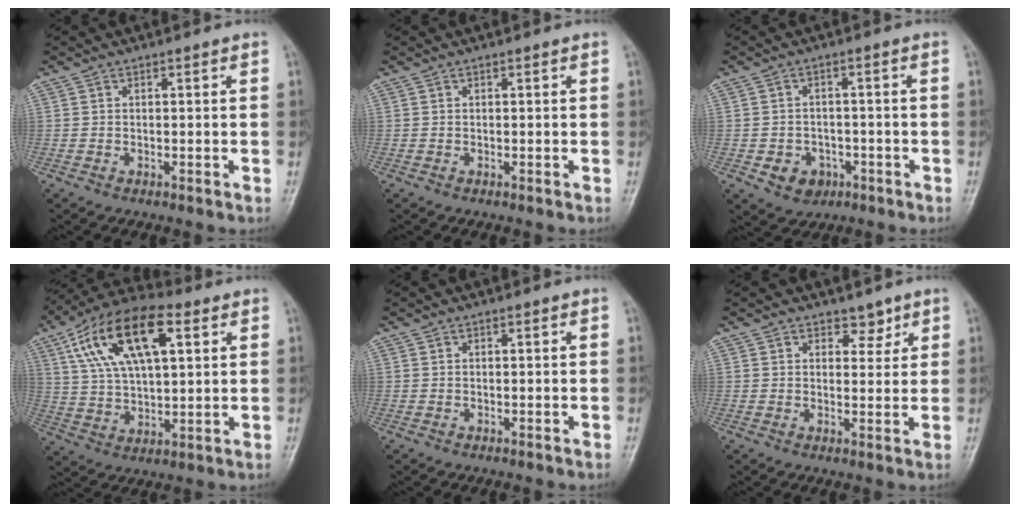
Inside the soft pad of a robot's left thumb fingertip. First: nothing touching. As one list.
[{"total": 0.0}, {"total": 5.4, "force": [-2.1, 4.5, 2.2], "torque": [-0.014, 0.016, -0.025]}, {"total": 18.2, "force": [7.0, 8.6, 14.5], "torque": [-0.252, 0.007, 0.122]}, {"total": 0.0}, {"total": 3.1, "force": [2.1, 2.0, 0.9], "torque": [0.012, -0.012, 0.029]}]